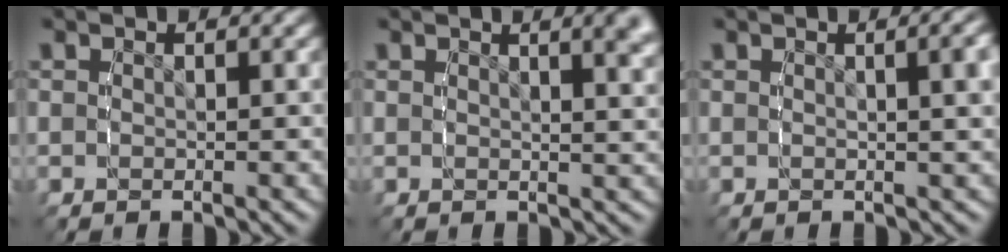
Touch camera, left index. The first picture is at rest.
{"total": 3.4, "force": [1.9, 0.4, 2.8], "torque": [-0.028, 0.003, 0.030]}
{"total": 2.2, "force": [0.7, 0.1, 2.1], "torque": [-0.018, 0.002, 0.011]}